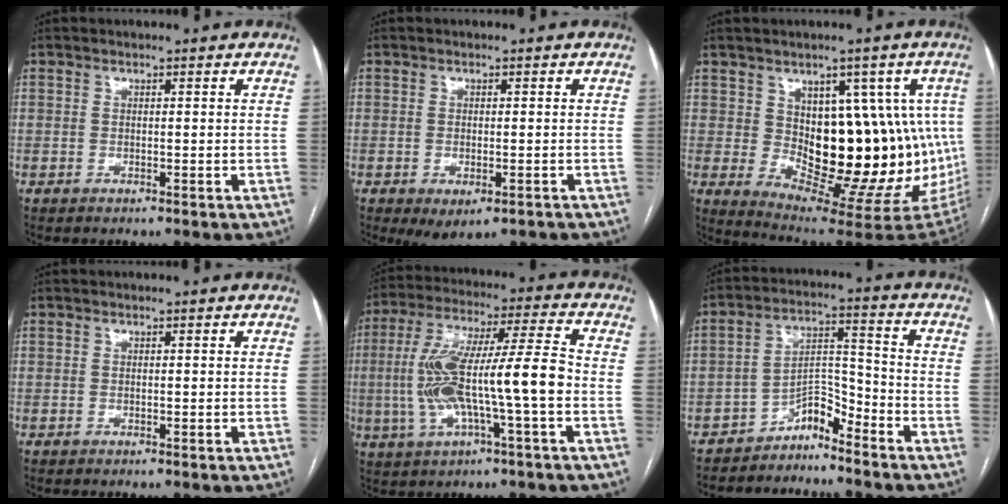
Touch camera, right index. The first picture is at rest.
{"total": 4.7, "force": [-2.8, 2.0, 3.2], "torque": [-0.040, -0.008, -0.034]}
{"total": 17.7, "force": [0.8, 8.3, 15.6], "torque": [-0.173, 0.013, 0.036]}
{"total": 0.0}
{"total": 15.2, "force": [-2.3, 1.4, 14.9], "torque": [-0.289, 0.025, -0.037]}
{"total": 5.4, "force": [-4.9, 1.6, 1.6], "torque": [-0.015, 0.028, -0.088]}